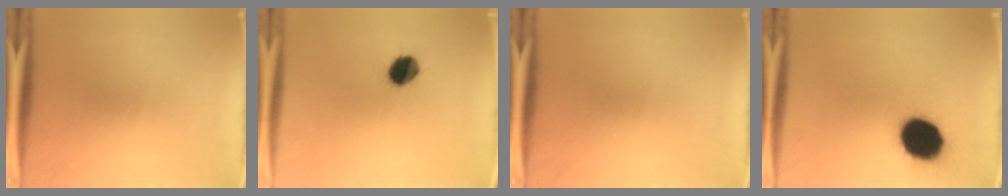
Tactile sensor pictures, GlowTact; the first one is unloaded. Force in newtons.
{"total": 7.5}
{"total": 0.0}
{"total": 16.6}